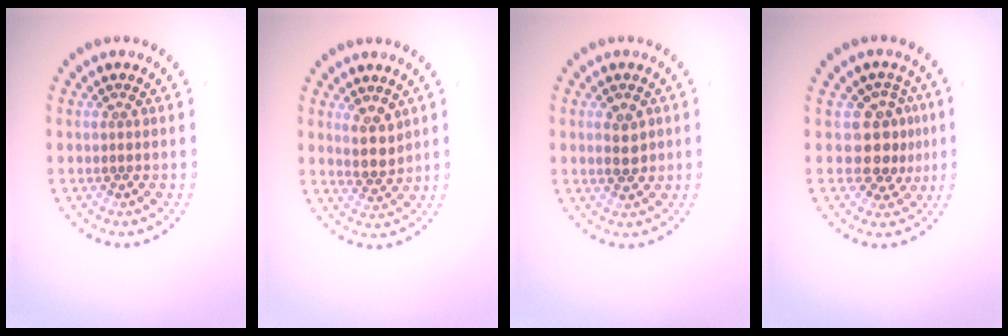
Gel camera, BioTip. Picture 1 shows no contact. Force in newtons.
{"total": 2.5, "press": 2.2, "slide": 1.2}
{"total": 2.2, "press": 2.2, "slide": 0.2}
{"total": 3.4, "press": 2.8, "slide": 1.8}